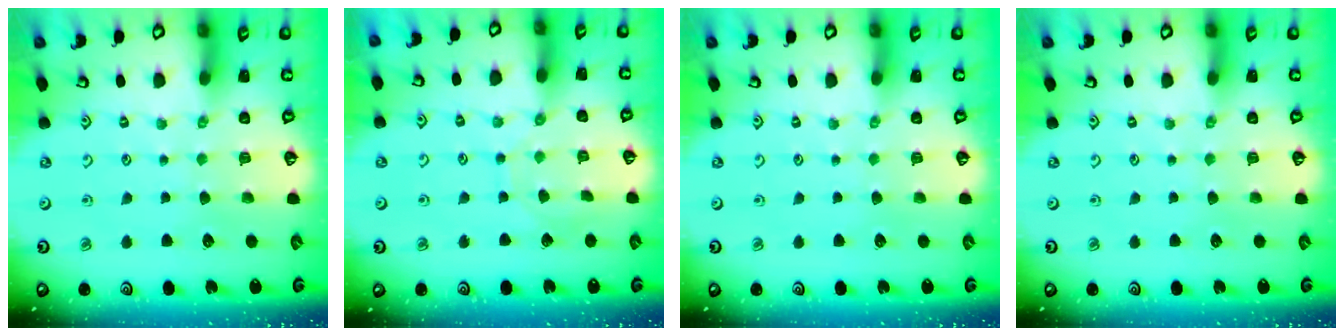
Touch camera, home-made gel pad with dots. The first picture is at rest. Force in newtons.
{"total": 6.4, "press": 6.4, "slide": 0.5}
{"total": 0.0}
{"total": 0.0}